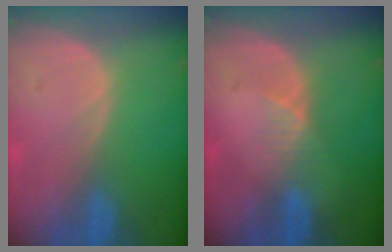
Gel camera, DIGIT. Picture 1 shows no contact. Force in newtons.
{"total": 2.6, "press": 2.2, "slide": 1.4}